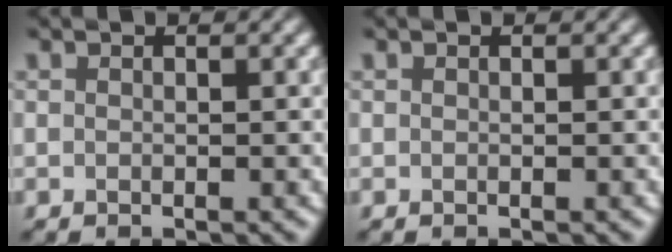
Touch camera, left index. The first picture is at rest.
{"total": 0.0}